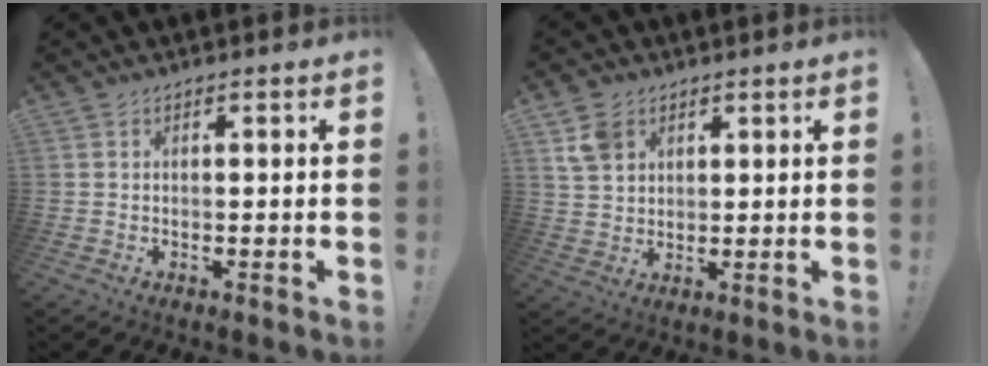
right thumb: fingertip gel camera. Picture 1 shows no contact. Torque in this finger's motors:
{"motor_torque": [-0.29, -0.11, -0.07, 0.51, -0.16]}